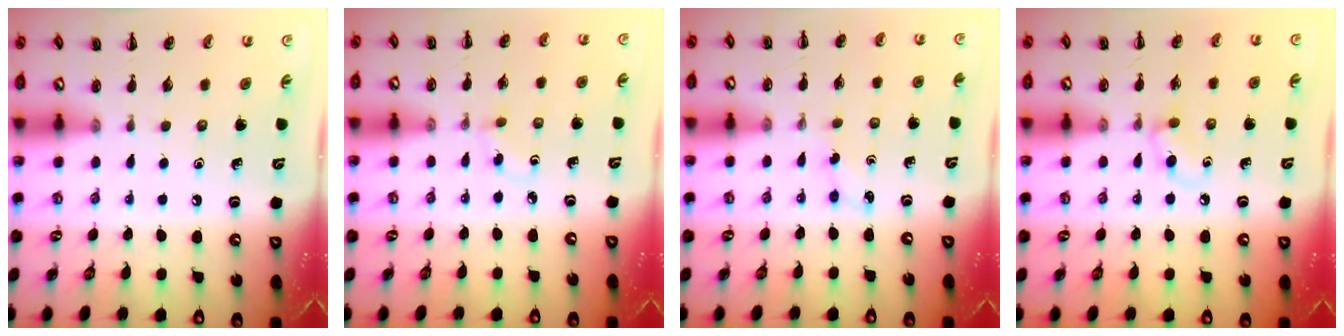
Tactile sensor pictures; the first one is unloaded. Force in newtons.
{"total": 1.8, "press": 1.6, "slide": 0.8}
{"total": 3.0, "press": 2.8, "slide": 0.9}
{"total": 4.3, "press": 3.9, "slide": 1.8}